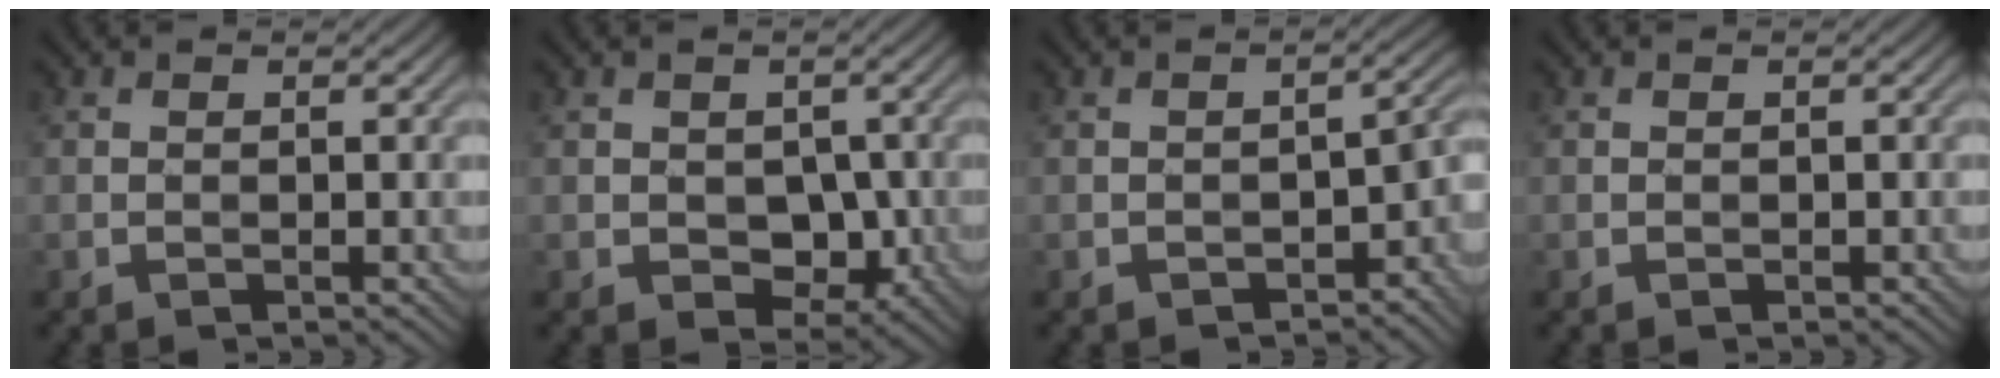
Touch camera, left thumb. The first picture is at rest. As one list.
[{"total": 4.6, "force": [-0.6, 3.5, 2.9], "torque": [-0.055, -0.013, -0.010]}, {"total": 5.5, "force": [-2.8, 2.9, 3.8], "torque": [-0.044, -0.010, -0.040]}, {"total": 0.0}]